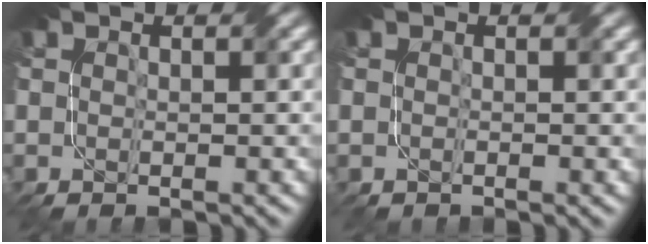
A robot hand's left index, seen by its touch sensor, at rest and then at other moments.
{"total": 0.0}